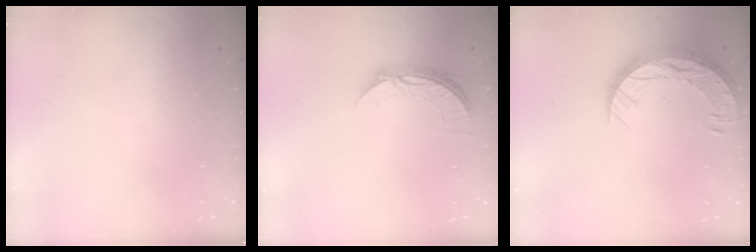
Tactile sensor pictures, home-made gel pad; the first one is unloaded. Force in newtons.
{"total": 6.7, "press": 6.7, "slide": 0.2}
{"total": 11.7, "press": 11.7, "slide": 0.8}